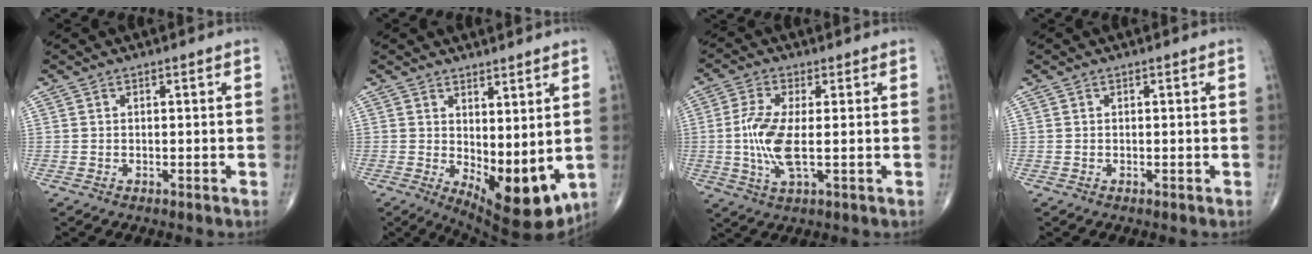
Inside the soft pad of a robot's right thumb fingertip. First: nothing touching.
{"total": 11.7, "force": [-0.1, 5.2, 10.5], "torque": [-0.135, -0.029, 0.017]}
{"total": 8.5, "force": [-0.4, 2.6, 8.1], "torque": [-0.191, -0.009, -0.011]}
{"total": 0.0}